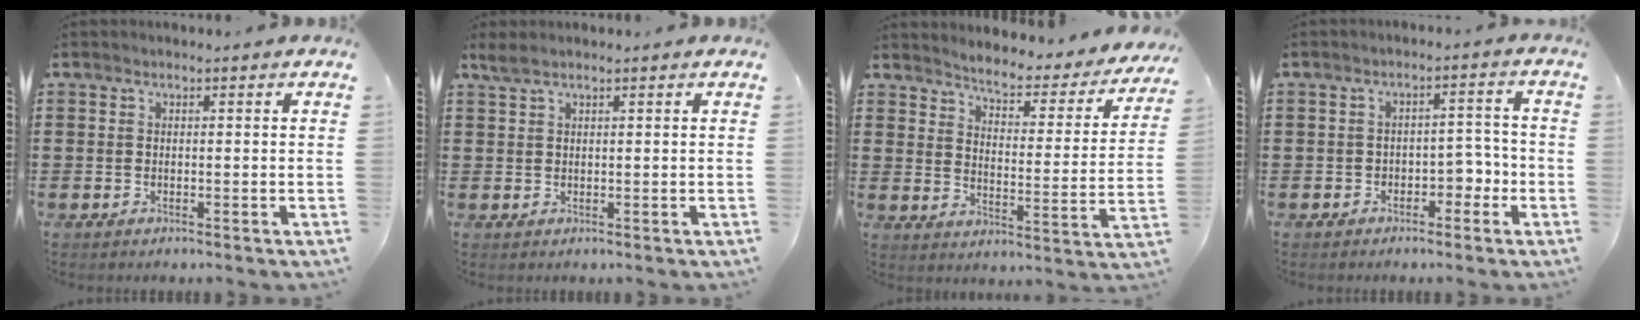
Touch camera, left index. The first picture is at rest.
{"total": 1.7, "force": [1.2, 0.2, 1.1], "torque": [-0.025, 0.001, 0.023]}
{"total": 4.0, "force": [3.9, 0.1, 1.1], "torque": [-0.036, -0.039, 0.055]}
{"total": 3.7, "force": [-2.1, 2.1, 2.2], "torque": [-0.042, 0.009, -0.044]}